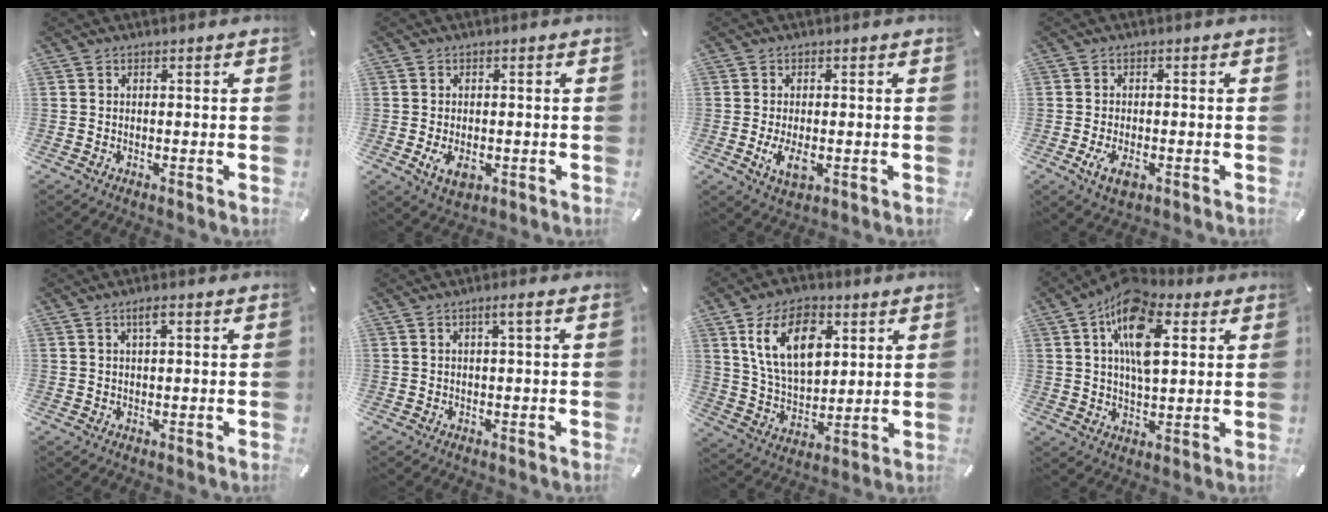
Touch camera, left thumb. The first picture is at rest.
{"total": 4.1, "force": [-0.9, 2.7, 2.9], "torque": [-0.062, -0.005, -0.021]}
{"total": 4.9, "force": [-0.8, 2.6, 4.1], "torque": [-0.088, -0.010, -0.019]}
{"total": 4.1, "force": [-1.5, 2.2, 3.2], "torque": [-0.072, 0.001, -0.029]}
{"total": 2.2, "force": [0.9, 0.5, 1.9], "torque": [-0.039, 0.003, 0.013]}
{"total": 2.4, "force": [0.6, 0.1, 2.3], "torque": [-0.045, 0.001, 0.009]}
{"total": 15.0, "force": [6.4, 9.2, 9.9], "torque": [-0.192, -0.003, 0.114]}
{"total": 15.2, "force": [5.4, 8.1, 11.7], "torque": [-0.214, -0.010, 0.091]}